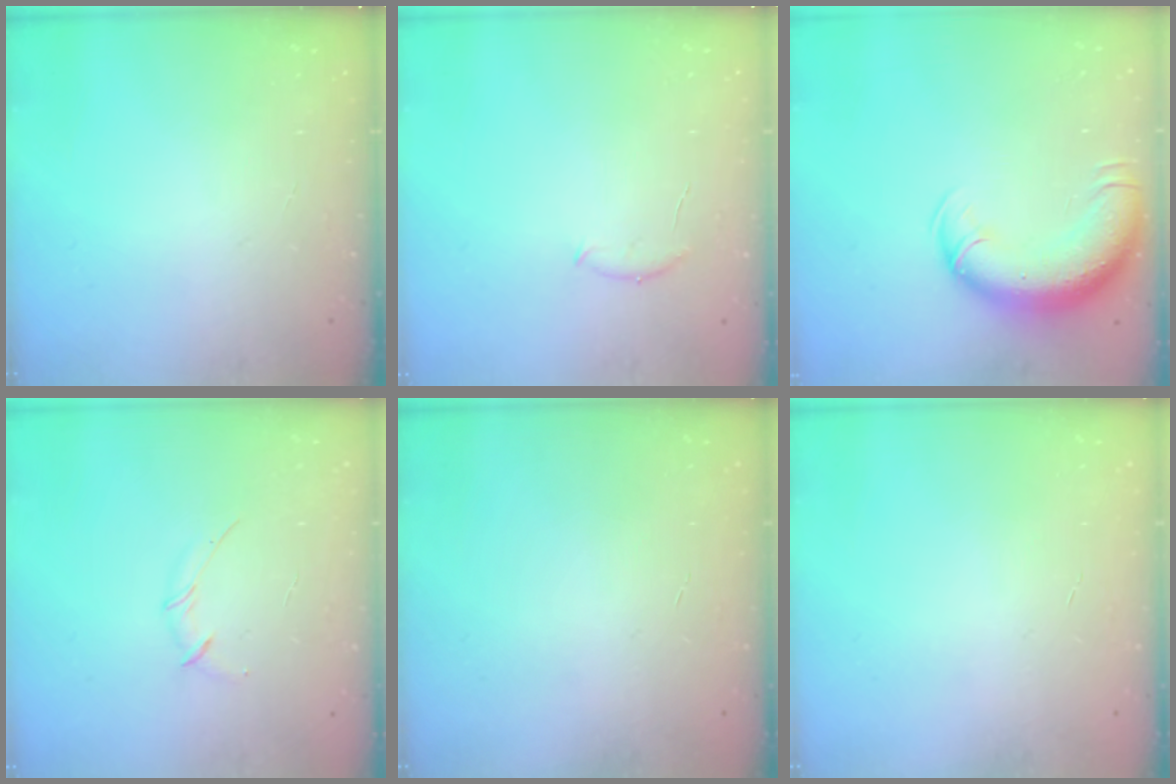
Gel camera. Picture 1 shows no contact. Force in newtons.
{"total": 6.1, "press": 6.0, "slide": 1.1}
{"total": 13.1, "press": 12.7, "slide": 3.2}
{"total": 3.0, "press": 2.9, "slide": 0.8}
{"total": 0.0}
{"total": 0.0}